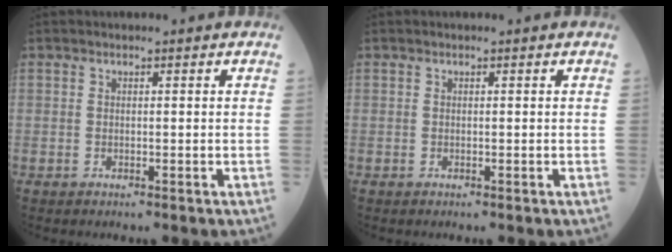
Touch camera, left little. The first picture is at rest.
{"total": 0.0}